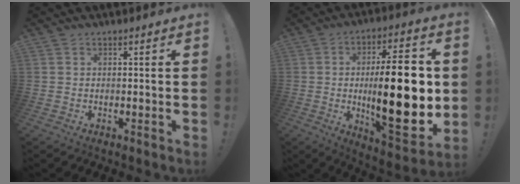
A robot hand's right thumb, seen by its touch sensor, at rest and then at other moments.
{"total": 26.4, "force": [-0.1, 8.9, 24.9], "torque": [-0.409, -0.012, -0.002]}